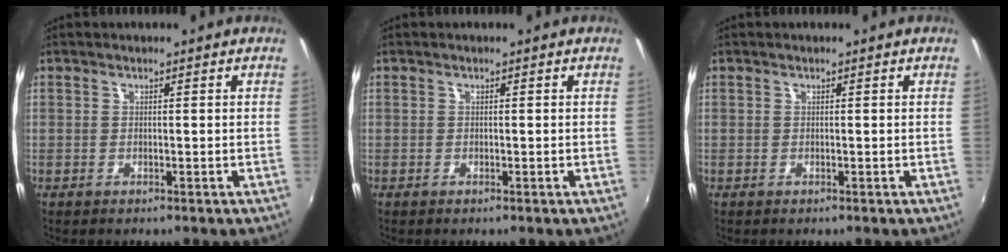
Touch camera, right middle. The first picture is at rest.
{"total": 0.0}
{"total": 0.0}